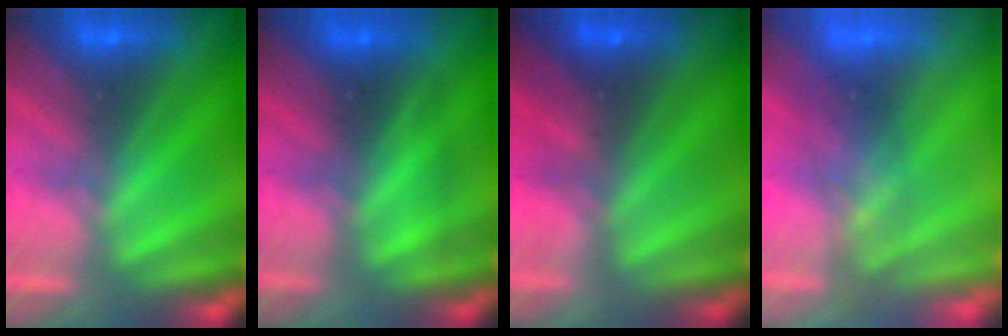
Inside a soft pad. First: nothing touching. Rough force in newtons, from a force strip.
{"total": 1.9}
{"total": 2.0}
{"total": 2.6}